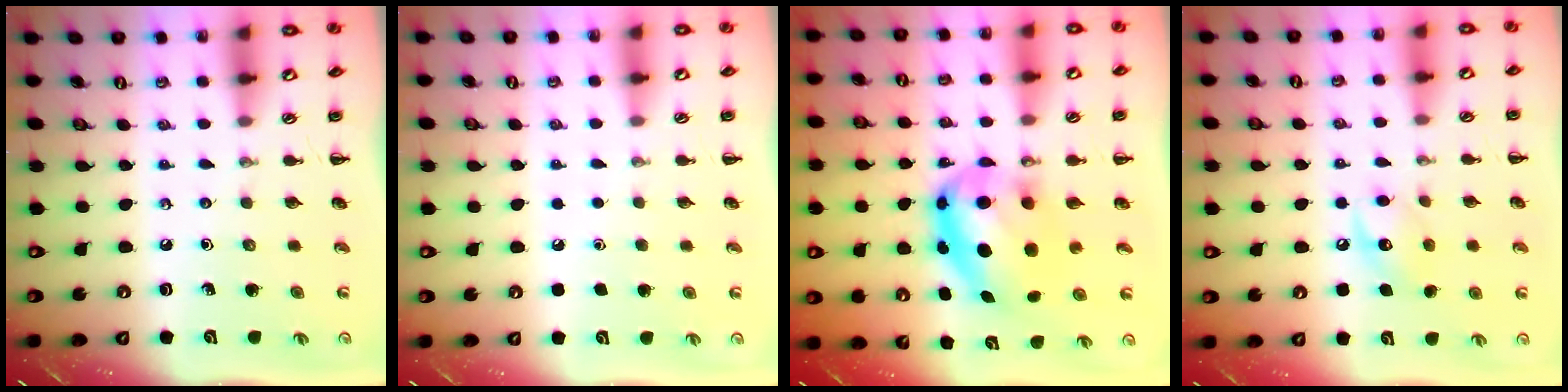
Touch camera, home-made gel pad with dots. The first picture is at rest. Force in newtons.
{"total": 1.8, "press": 1.8, "slide": 0.1}
{"total": 10.4, "press": 10.1, "slide": 2.3}
{"total": 8.6, "press": 8.6, "slide": 1.0}